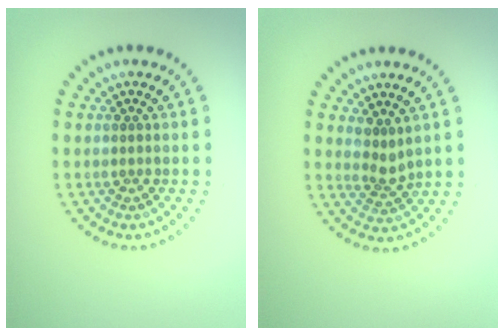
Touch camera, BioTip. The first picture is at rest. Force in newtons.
{"total": 1.9, "press": 1.3, "slide": 1.3}